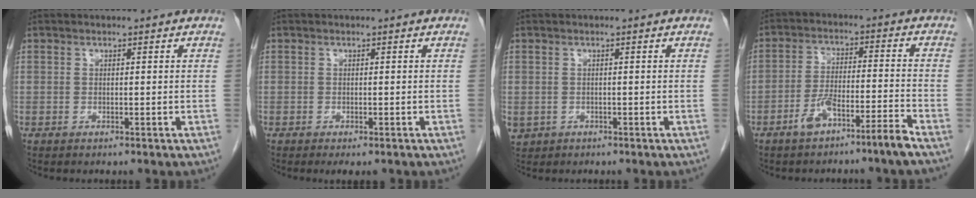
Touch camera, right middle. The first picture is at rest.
{"total": 1.9, "force": [-1.4, 0.6, 1.2], "torque": [-0.013, -0.006, -0.016]}
{"total": 2.6, "force": [-1.1, 2.3, 0.6], "torque": [-0.013, 0.000, -0.012]}
{"total": 6.5, "force": [-4.8, -0.2, 4.4], "torque": [-0.083, 0.011, -0.089]}